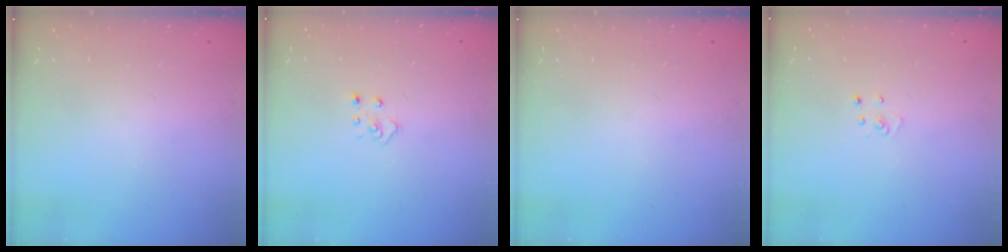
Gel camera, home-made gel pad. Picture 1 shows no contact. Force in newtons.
{"total": 3.8, "press": 3.8, "slide": 0.4}
{"total": 0.0}
{"total": 2.5, "press": 2.5, "slide": 0.3}